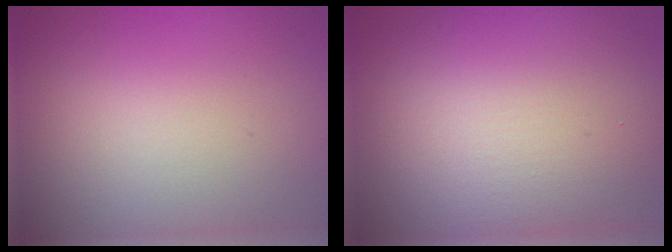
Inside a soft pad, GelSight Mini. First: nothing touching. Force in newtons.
{"total": 12.9, "press": 12.9, "slide": 1.1}